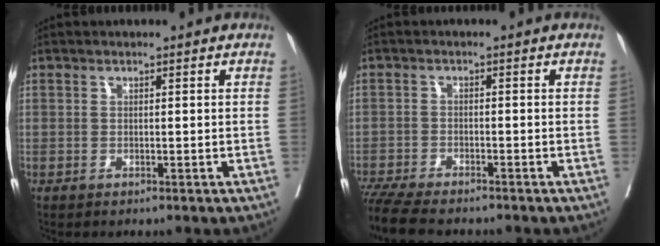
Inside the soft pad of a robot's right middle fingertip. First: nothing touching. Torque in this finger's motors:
{"motor_torque": [0.78, -0.79, 0.14, 0.10]}